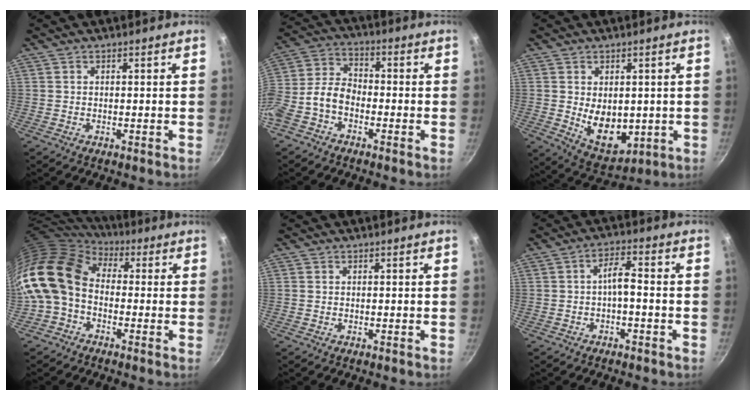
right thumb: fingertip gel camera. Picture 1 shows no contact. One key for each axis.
{"total": 8.9, "fx": -3.3, "fy": 5.9, "fz": 5.8, "tx": -0.119, "ty": 0.051, "tz": -0.080}
{"total": 10.2, "fx": -0.2, "fy": 6.9, "fz": 7.5, "tx": -0.094, "ty": -0.021, "tz": 0.021}
{"total": 13.8, "fx": -0.4, "fy": 10.2, "fz": 9.3, "tx": -0.163, "ty": 0.029, "tz": -0.028}
{"total": 0.0}
{"total": 4.0, "fx": -1.3, "fy": 1.4, "fz": 3.5, "tx": -0.063, "ty": 0.027, "tz": -0.022}